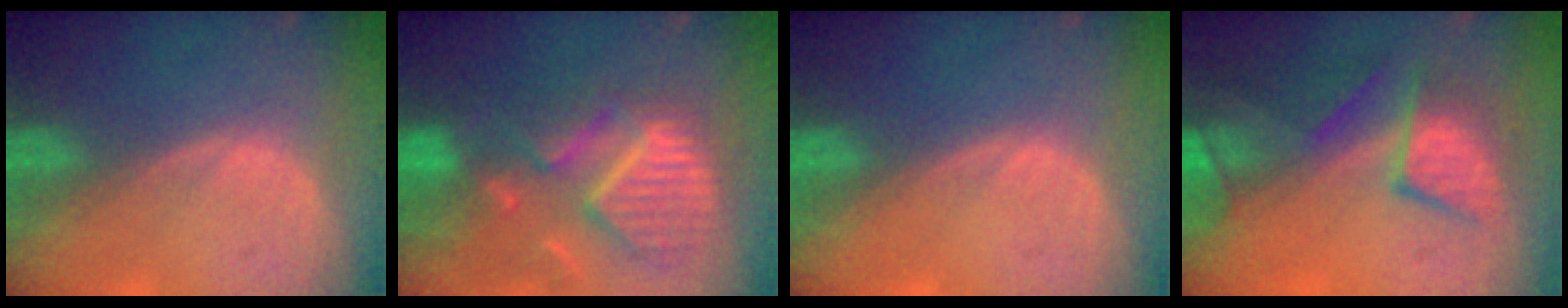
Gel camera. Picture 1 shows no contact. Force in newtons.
{"total": 11.8, "press": 10.4, "slide": 5.6}
{"total": 0.0}
{"total": 9.5, "press": 8.4, "slide": 4.5}